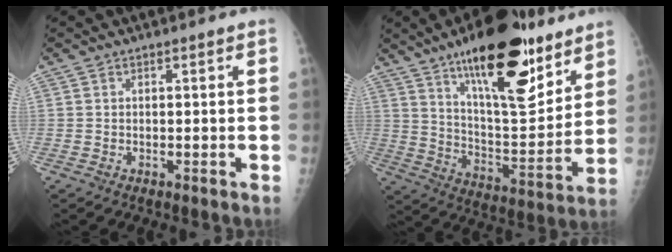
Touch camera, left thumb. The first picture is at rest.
{"total": 24.8, "force": [15.4, 8.6, 17.4], "torque": [-0.229, -0.074, 0.247]}